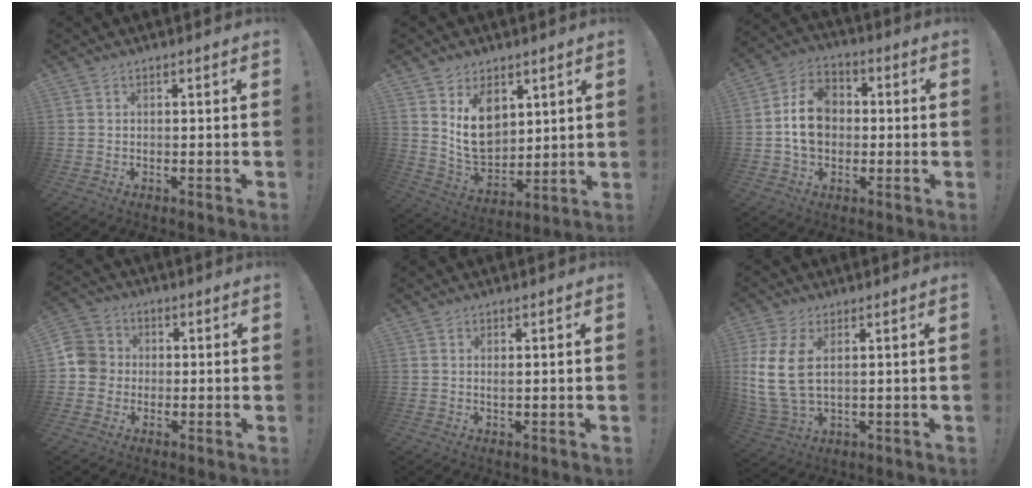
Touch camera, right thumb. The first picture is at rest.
{"total": 12.7, "force": [5.2, 9.6, 6.5], "torque": [-0.098, -0.040, 0.104]}
{"total": 13.0, "force": [-0.1, 10.5, 7.7], "torque": [-0.128, 0.014, 0.001]}
{"total": 7.4, "force": [-0.8, 7.0, 2.0], "torque": [-0.042, 0.021, -0.011]}
{"total": 0.6, "force": [0.4, 0.1, 0.5], "torque": [-0.010, 0.002, 0.006]}
{"total": 11.4, "force": [2.8, 6.1, 9.2], "torque": [-0.184, -0.014, 0.058]}